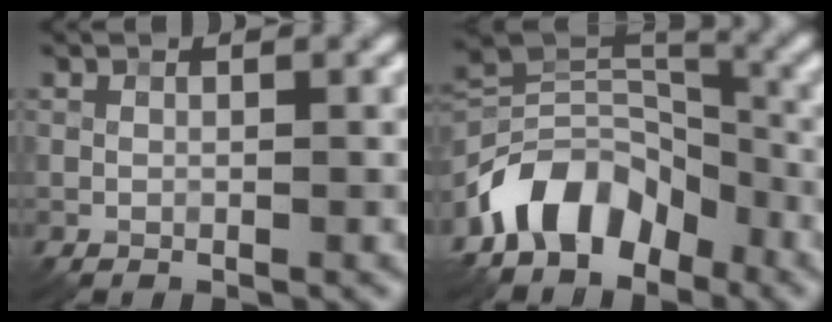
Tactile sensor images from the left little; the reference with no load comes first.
{"total": 8.1, "force": [-5.0, 4.9, 3.9], "torque": [-0.041, 0.004, -0.103]}